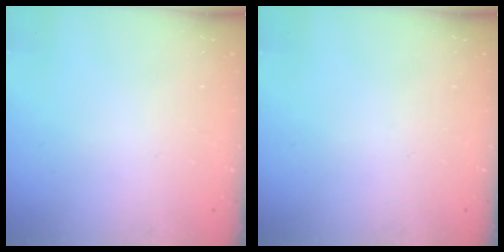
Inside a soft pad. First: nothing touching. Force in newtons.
{"total": 0.0}